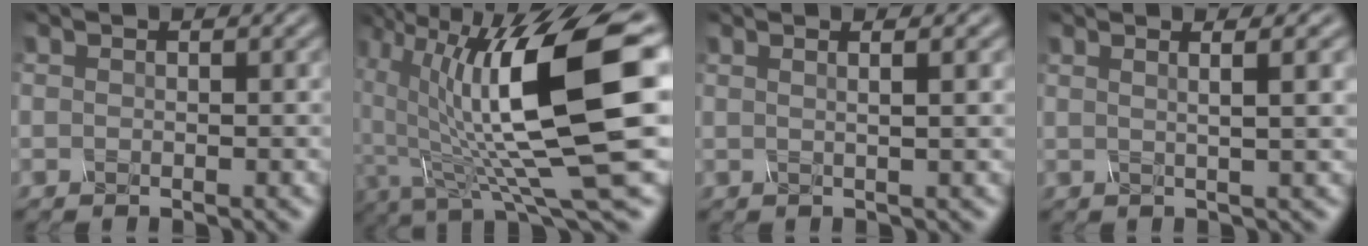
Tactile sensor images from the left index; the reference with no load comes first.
{"total": 14.3, "force": [1.3, 3.9, 13.7], "torque": [-0.239, -0.012, 0.027]}
{"total": 3.8, "force": [1.5, 1.7, 3.1], "torque": [-0.019, 0.022, -0.014]}
{"total": 5.7, "force": [2.3, 2.1, 4.8], "torque": [-0.038, 0.032, -0.002]}